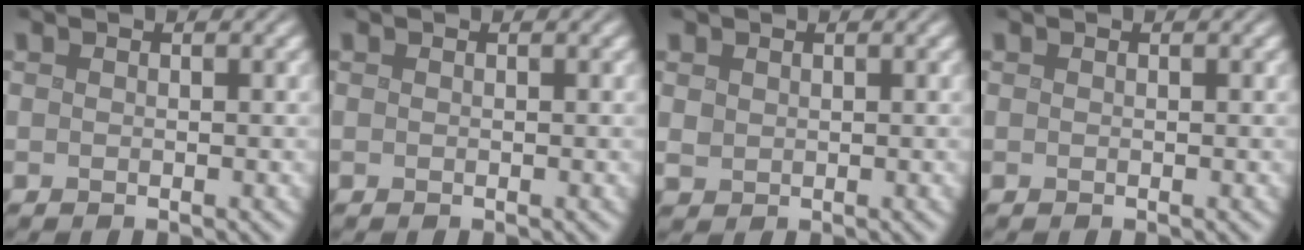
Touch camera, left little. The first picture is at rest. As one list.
[{"total": 0.0}, {"total": 1.1, "force": [0.5, 1.0, 0.3], "torque": [-0.006, -0.003, 0.013]}, {"total": 0.0}]